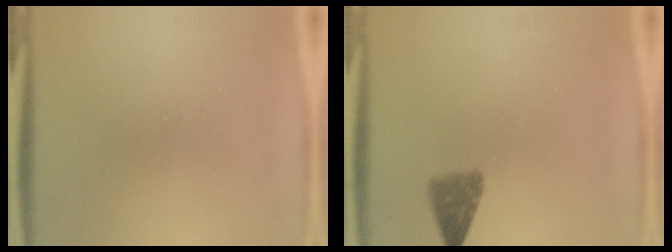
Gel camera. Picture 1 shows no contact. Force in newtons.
{"total": 3.6}